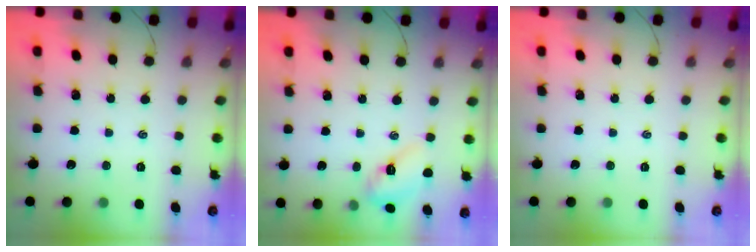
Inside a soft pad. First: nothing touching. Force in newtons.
{"total": 7.1, "press": 7.1, "slide": 0.1}
{"total": 0.0}